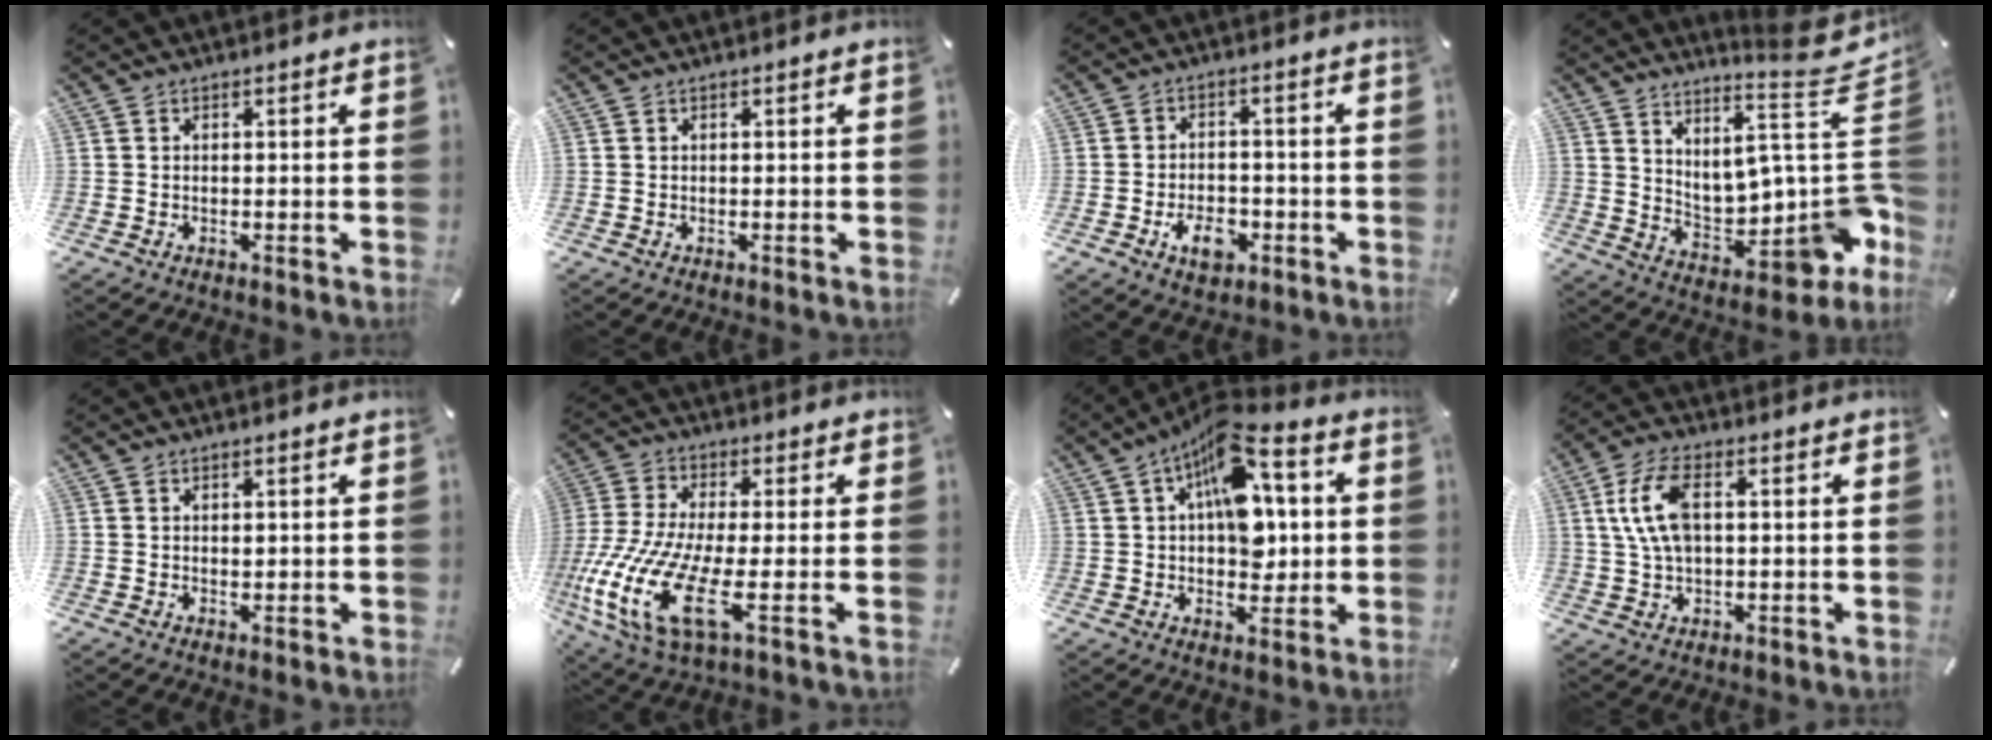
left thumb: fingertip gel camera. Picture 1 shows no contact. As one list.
[{"total": 0.0}, {"total": 6.8, "force": [-3.0, 4.5, 4.2], "torque": [-0.074, 0.011, -0.054]}, {"total": 16.0, "force": [6.3, 6.6, 13.1], "torque": [-0.148, -0.102, 0.098]}, {"total": 0.8, "force": [0.4, 0.3, 0.6], "torque": [-0.012, -0.001, 0.007]}, {"total": 16.8, "force": [-4.7, 5.4, 15.2], "torque": [-0.348, -0.025, -0.083]}, {"total": 15.3, "force": [4.2, 9.1, 11.6], "torque": [-0.170, -0.019, 0.073]}, {"total": 9.2, "force": [1.8, 5.2, 7.3], "torque": [-0.169, 0.005, 0.029]}]